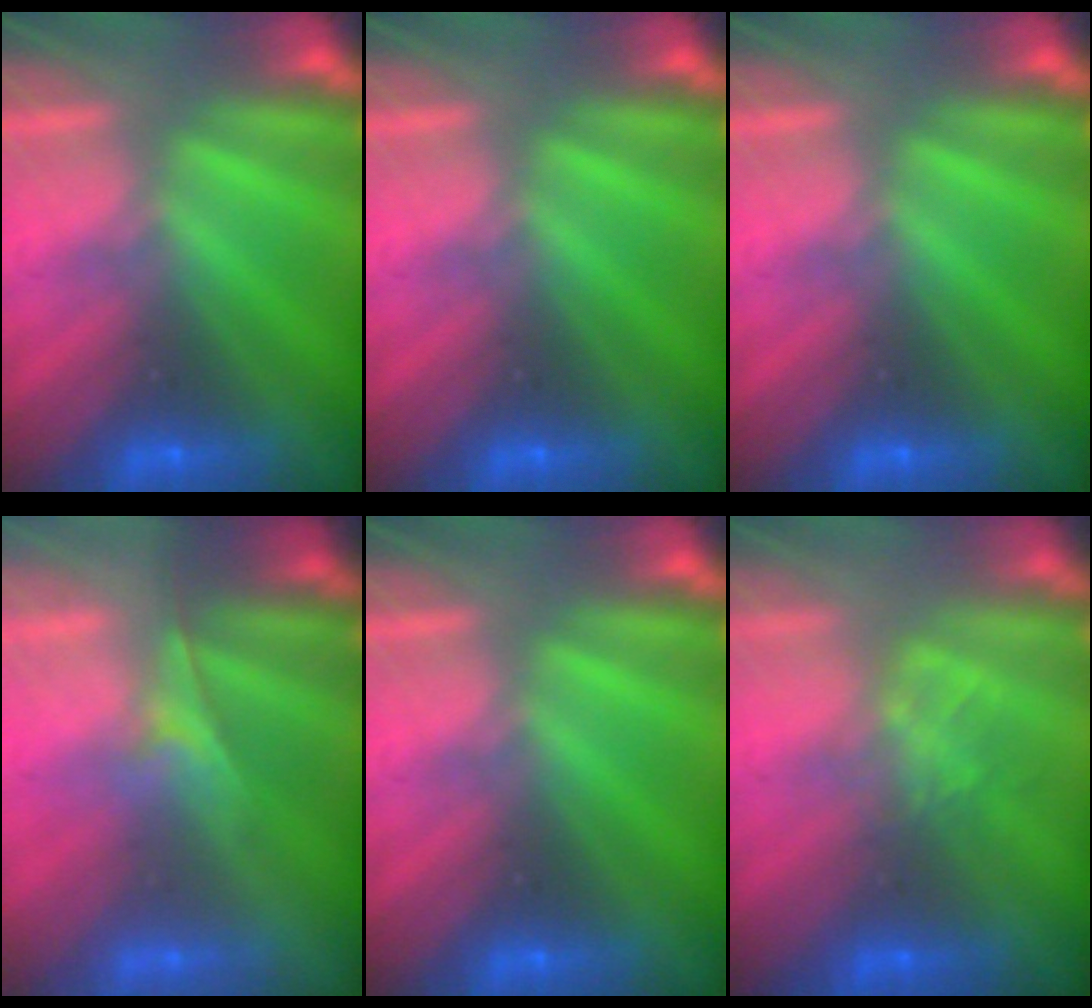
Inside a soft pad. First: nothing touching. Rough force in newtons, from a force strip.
{"total": 0.0}
{"total": 0.0}
{"total": 2.0}
{"total": 0.0}
{"total": 1.3}